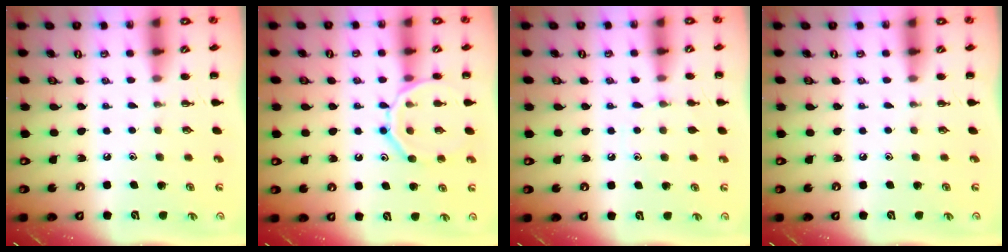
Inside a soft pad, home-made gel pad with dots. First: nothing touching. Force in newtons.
{"total": 14.2, "press": 14.1, "slide": 1.0}
{"total": 5.2, "press": 4.9, "slide": 1.7}
{"total": 0.0}